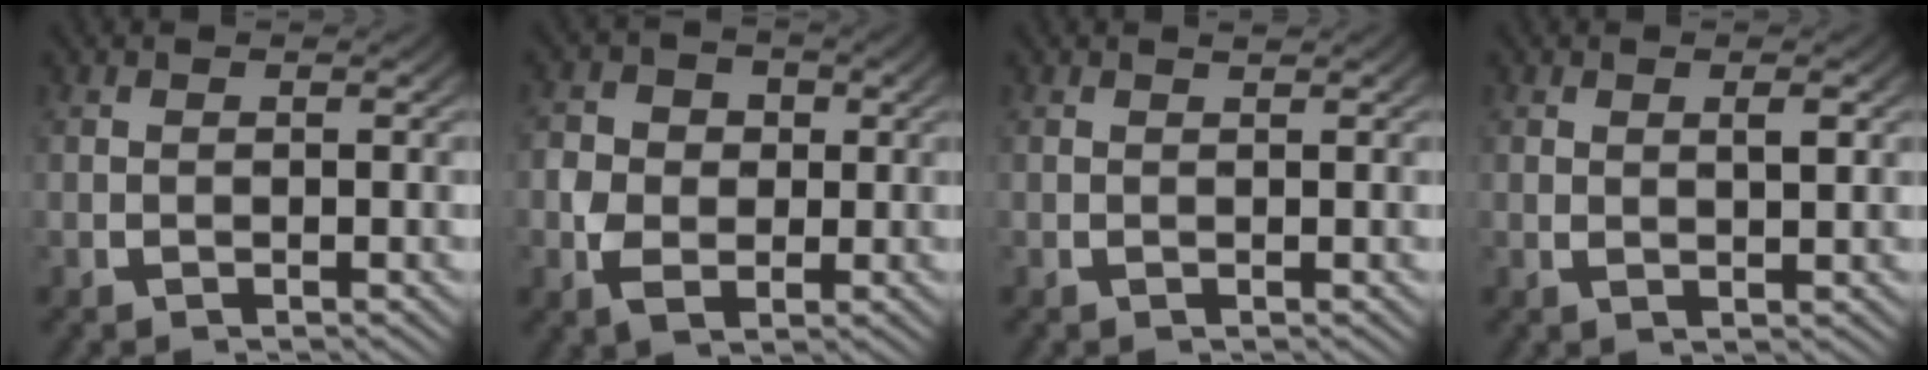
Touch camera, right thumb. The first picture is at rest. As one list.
[{"total": 4.4, "force": [-0.5, 3.6, 2.5], "torque": [-0.049, -0.015, -0.004]}, {"total": 0.5, "force": [0.5, -0.1, 0.1], "torque": [0.000, 0.000, 0.008]}, {"total": 1.3, "force": [0.6, 0.4, 1.1], "torque": [-0.017, -0.004, 0.015]}]